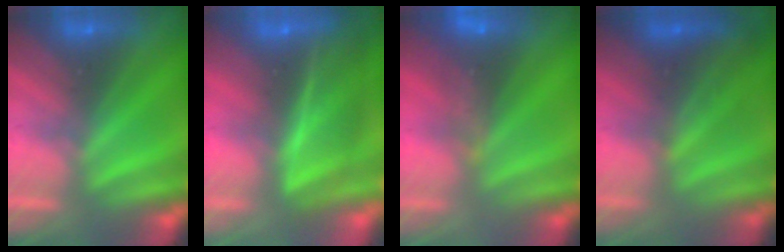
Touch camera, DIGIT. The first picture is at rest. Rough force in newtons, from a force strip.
{"total": 9.3}
{"total": 9.3}
{"total": 2.4}